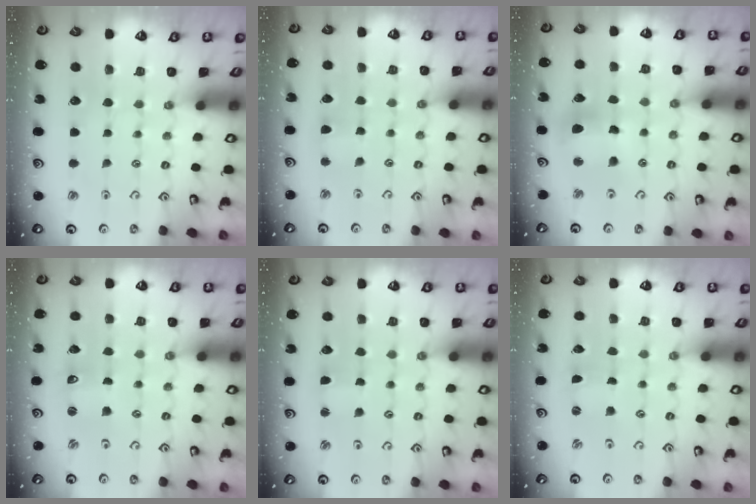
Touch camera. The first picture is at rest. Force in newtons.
{"total": 3.7, "press": 3.6, "slide": 0.5}
{"total": 10.6, "press": 10.5, "slide": 1.5}
{"total": 1.2, "press": 1.2, "slide": 0.1}
{"total": 2.4, "press": 2.3, "slide": 0.3}
{"total": 0.0}